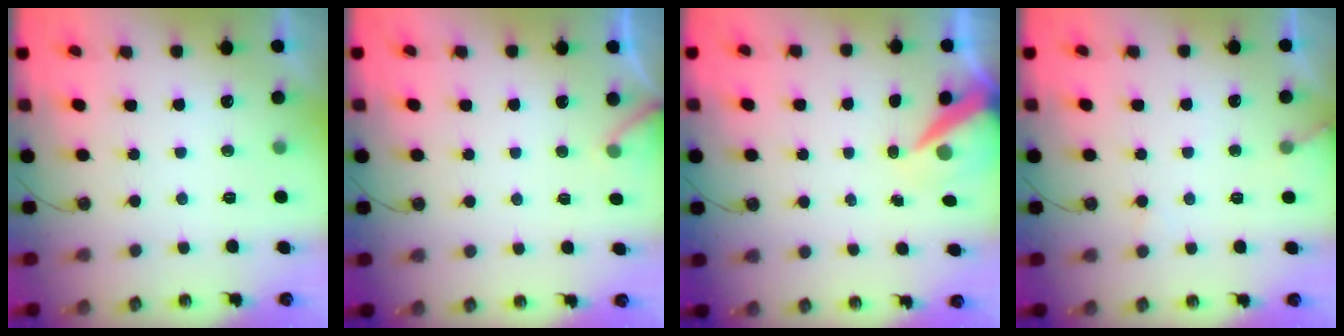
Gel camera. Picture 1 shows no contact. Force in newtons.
{"total": 4.4, "press": 4.4, "slide": 0.2}
{"total": 7.4, "press": 7.4, "slide": 0.7}
{"total": 6.2, "press": 6.2, "slide": 0.5}